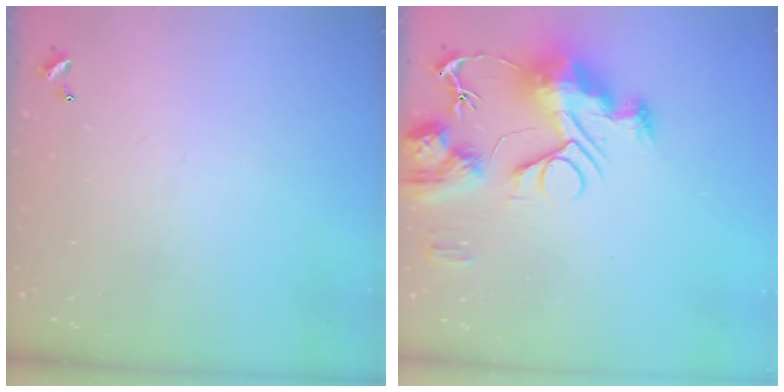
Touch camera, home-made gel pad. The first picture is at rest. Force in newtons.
{"total": 14.8, "press": 14.7, "slide": 1.3}